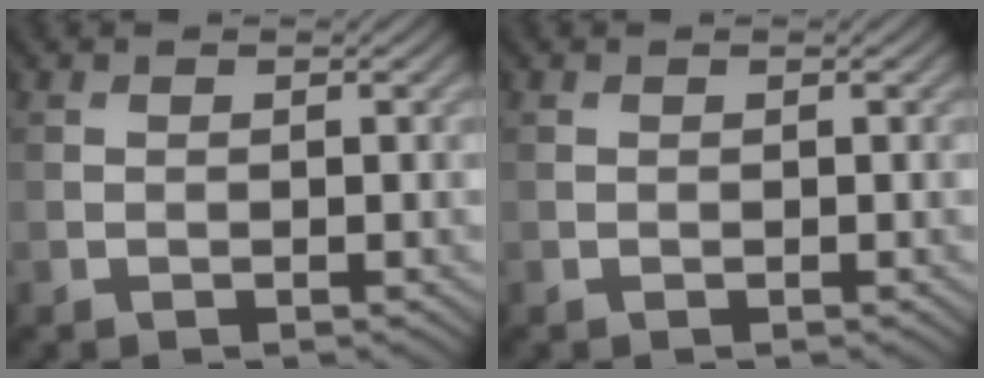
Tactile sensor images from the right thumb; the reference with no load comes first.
{"total": 0.0}